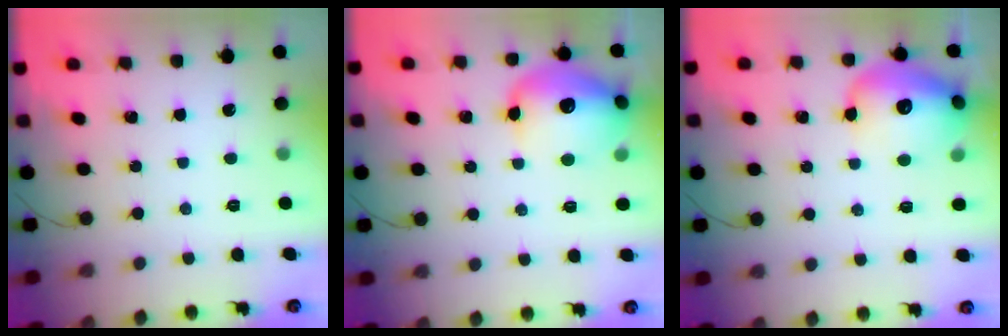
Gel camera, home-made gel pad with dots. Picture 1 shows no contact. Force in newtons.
{"total": 17.1, "press": 17.1, "slide": 1.3}
{"total": 18.1, "press": 17.9, "slide": 2.0}